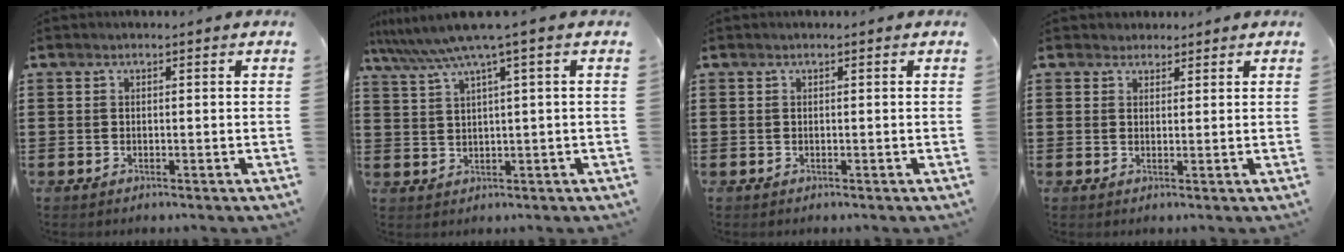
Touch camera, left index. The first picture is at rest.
{"total": 5.3, "force": [2.8, -0.4, 4.5], "torque": [-0.103, -0.021, 0.043]}
{"total": 0.0}
{"total": 1.9, "force": [1.6, 1.0, -0.1], "torque": [-0.004, 0.005, 0.031]}